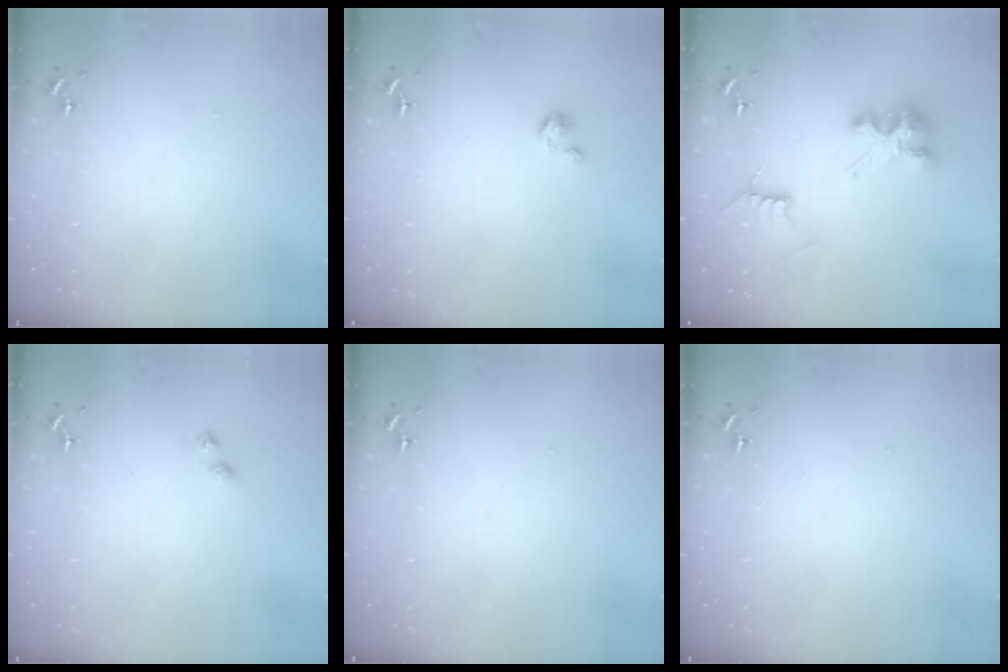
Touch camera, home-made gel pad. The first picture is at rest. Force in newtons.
{"total": 3.3, "press": 3.3, "slide": 0.3}
{"total": 8.1, "press": 8.1, "slide": 0.2}
{"total": 3.1, "press": 3.1, "slide": 0.4}
{"total": 0.0}
{"total": 0.0}